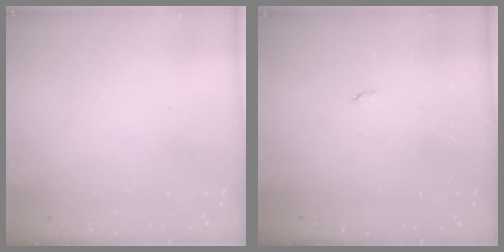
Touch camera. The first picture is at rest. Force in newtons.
{"total": 2.1, "press": 2.1, "slide": 0.4}